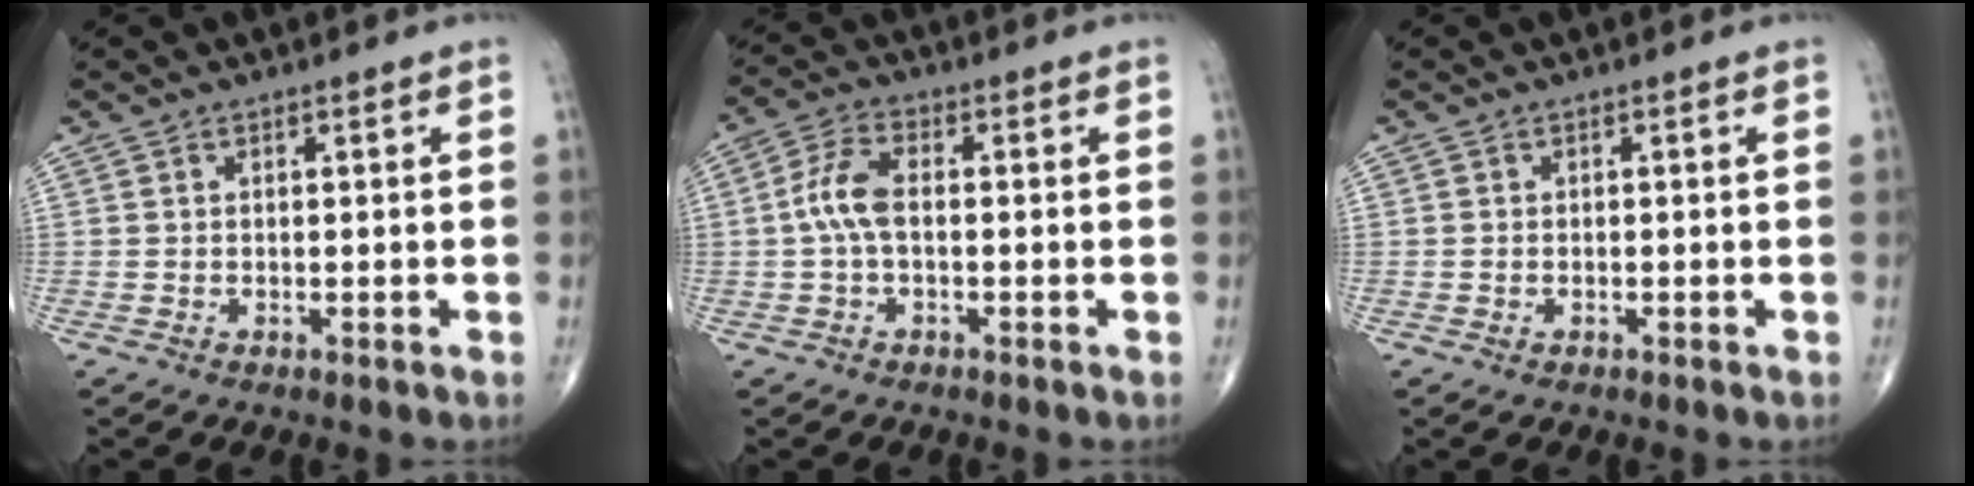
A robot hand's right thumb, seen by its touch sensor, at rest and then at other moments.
{"total": 6.1, "force": [-0.3, 2.9, 5.4], "torque": [-0.121, 0.019, -0.014]}
{"total": 0.5, "force": [-0.2, 0.4, 0.2], "torque": [-0.005, 0.002, -0.002]}